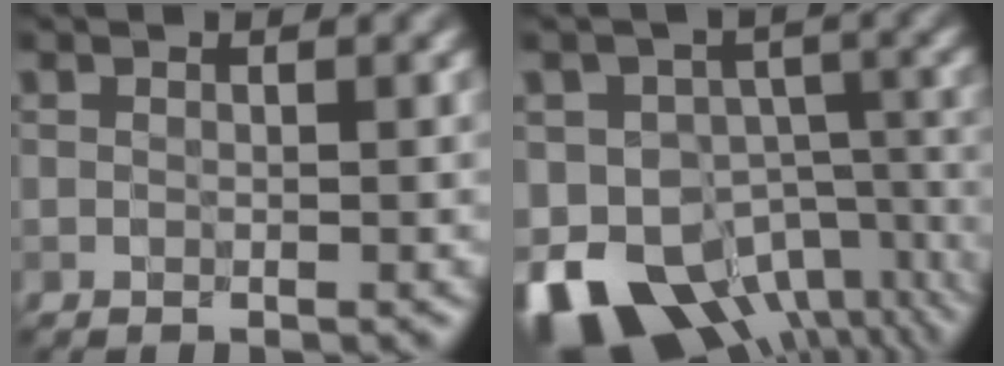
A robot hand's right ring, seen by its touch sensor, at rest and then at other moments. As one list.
[{"total": 16.3, "force": [-9.5, 10.4, 8.2], "torque": [-0.152, -0.032, -0.118]}]